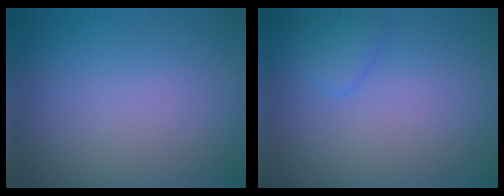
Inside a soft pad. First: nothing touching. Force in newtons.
{"total": 1.4, "press": 1.4, "slide": 0.1}